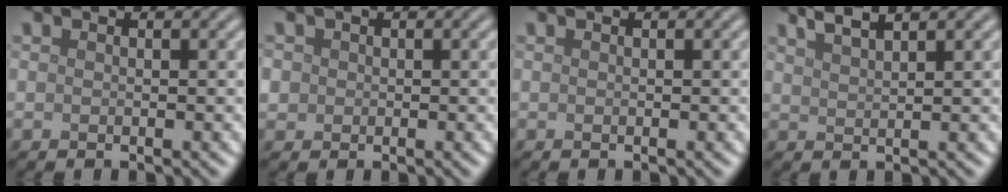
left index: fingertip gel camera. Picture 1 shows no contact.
{"total": 1.6, "force": [0.2, 1.5, 0.4], "torque": [-0.003, 0.003, 0.000]}
{"total": 0.0}
{"total": 2.5, "force": [2.0, 0.5, 1.4], "torque": [-0.011, 0.013, 0.028]}